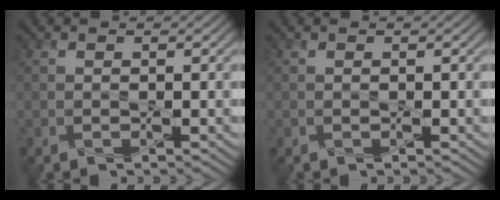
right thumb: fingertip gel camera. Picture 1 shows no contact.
{"total": 0.0}